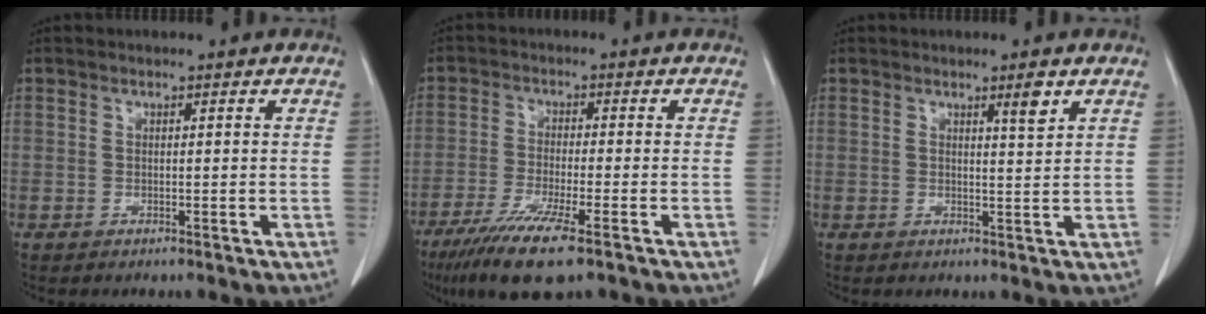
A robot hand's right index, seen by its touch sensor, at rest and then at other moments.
{"total": 9.6, "force": [-6.1, 0.7, 7.3], "torque": [-0.133, -0.025, -0.101]}
{"total": 2.5, "force": [1.6, -0.1, 2.0], "torque": [-0.034, -0.006, 0.025]}